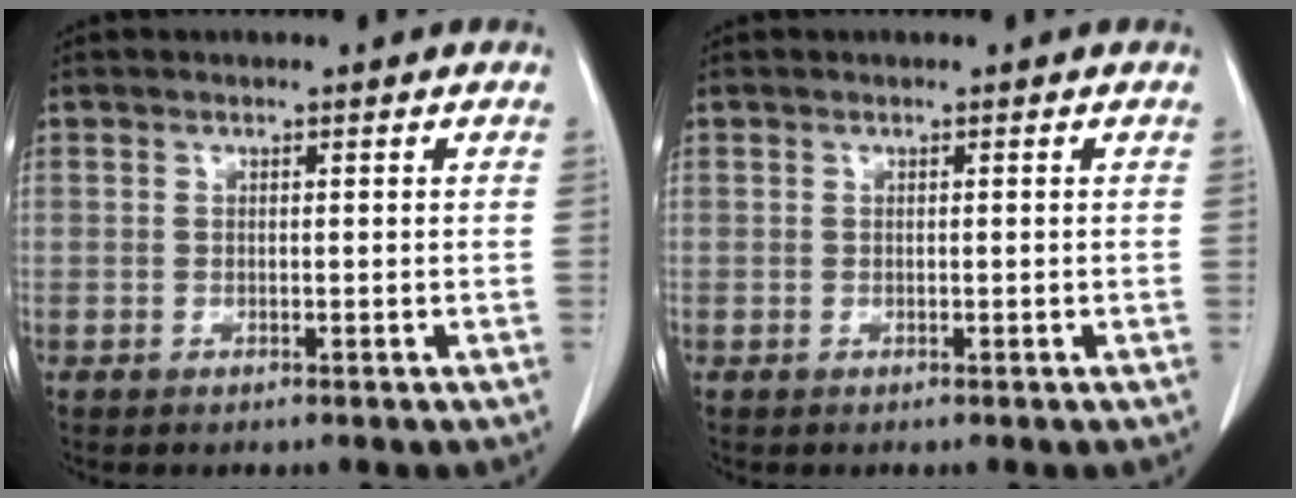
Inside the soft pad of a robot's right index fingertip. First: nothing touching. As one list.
[{"total": 0.0}]